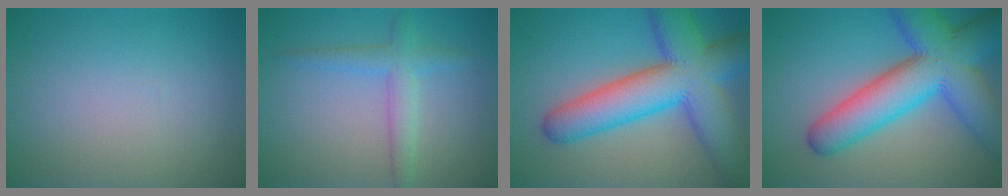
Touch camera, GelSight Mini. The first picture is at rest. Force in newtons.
{"total": 2.9, "press": 2.9, "slide": 0.1}
{"total": 11.9, "press": 11.9, "slide": 0.3}
{"total": 11.1, "press": 11.1, "slide": 0.4}